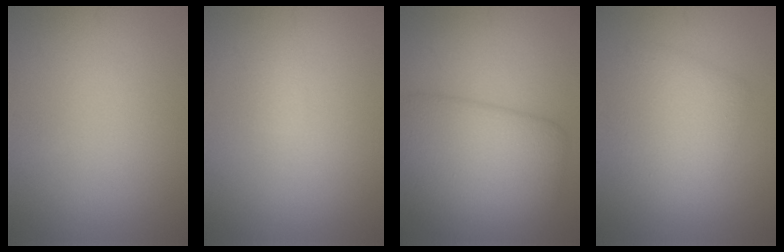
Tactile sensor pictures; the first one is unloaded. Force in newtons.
{"total": 0.9, "press": 0.9, "slide": 0.1}
{"total": 7.7, "press": 7.7, "slide": 0.2}
{"total": 4.4, "press": 4.4, "slide": 0.2}